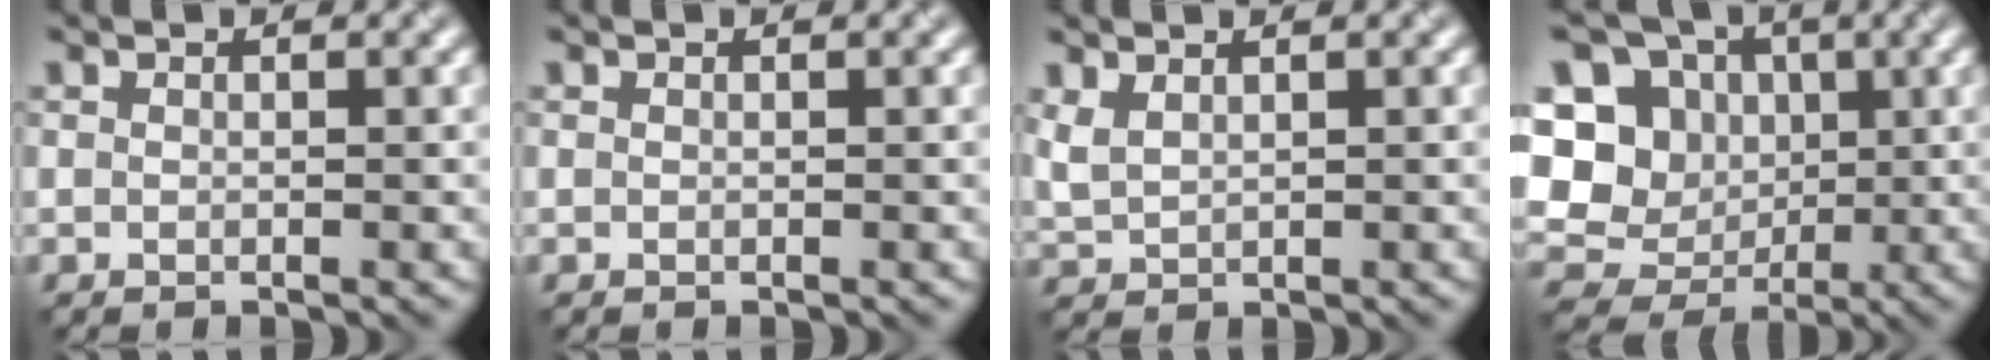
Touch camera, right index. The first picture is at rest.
{"total": 0.0}
{"total": 1.9, "force": [1.2, 1.0, 1.2], "torque": [-0.033, 0.001, 0.032]}
{"total": 13.2, "force": [1.1, 12.1, 5.2], "torque": [-0.143, 0.032, 0.003]}